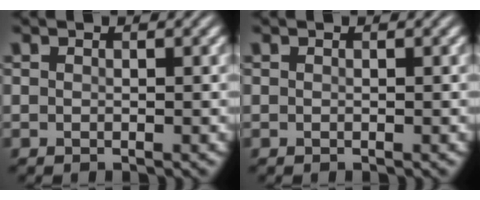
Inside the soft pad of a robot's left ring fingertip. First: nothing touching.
{"total": 0.0}